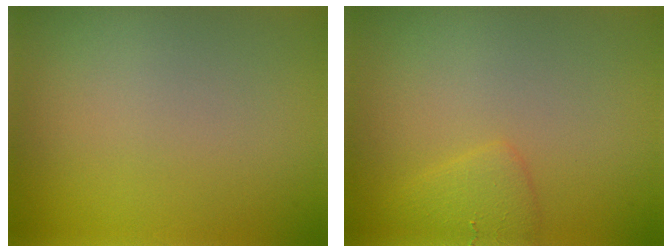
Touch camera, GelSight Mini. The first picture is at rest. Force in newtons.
{"total": 1.6, "press": 1.6, "slide": 0.1}